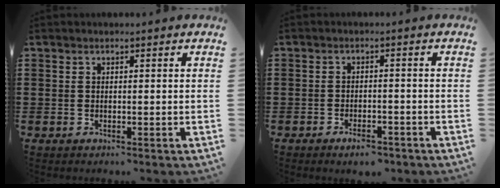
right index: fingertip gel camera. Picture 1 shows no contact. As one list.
[{"total": 2.6, "force": [-2.3, 0.7, 1.2], "torque": [-0.022, 0.005, -0.043]}]